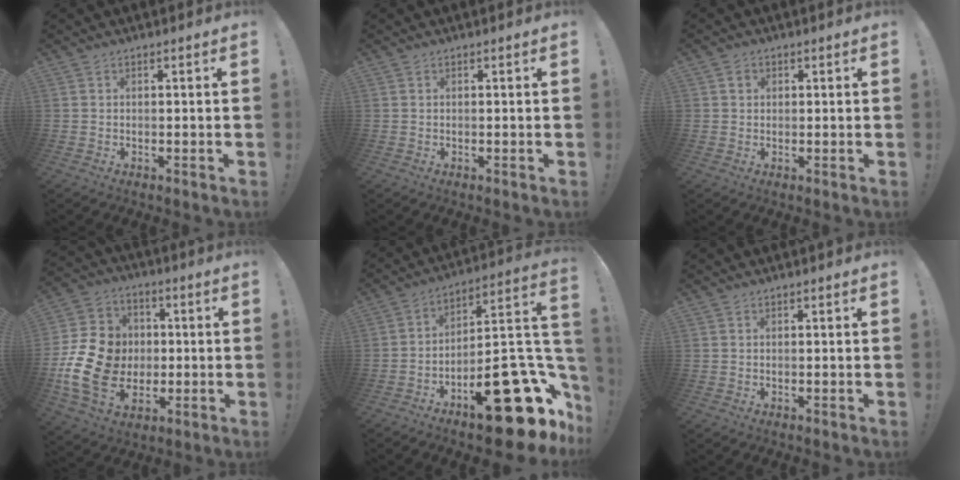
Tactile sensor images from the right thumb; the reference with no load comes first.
{"total": 0.0}
{"total": 1.8, "force": [0.6, 1.7, 0.4], "torque": [-0.001, 0.001, 0.010]}
{"total": 18.7, "force": [-2.8, 15.2, 10.5], "torque": [-0.185, 0.028, -0.031]}
{"total": 24.6, "force": [-13.5, 8.7, 18.7], "torque": [-0.198, 0.073, -0.201]}
{"total": 0.0}